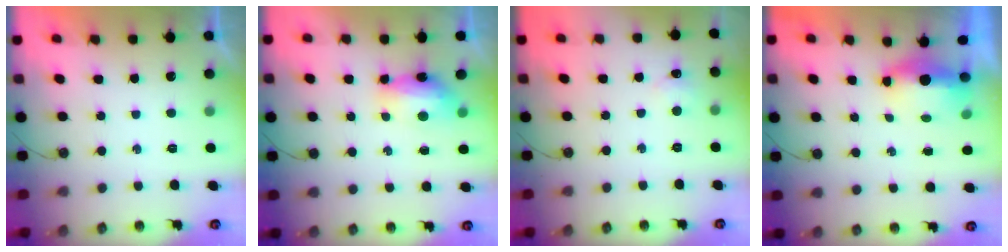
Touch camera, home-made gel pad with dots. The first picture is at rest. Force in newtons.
{"total": 16.4, "press": 10.2, "slide": 12.8}
{"total": 3.6, "press": 3.6, "slide": 0.5}
{"total": 14.7, "press": 7.2, "slide": 12.8}